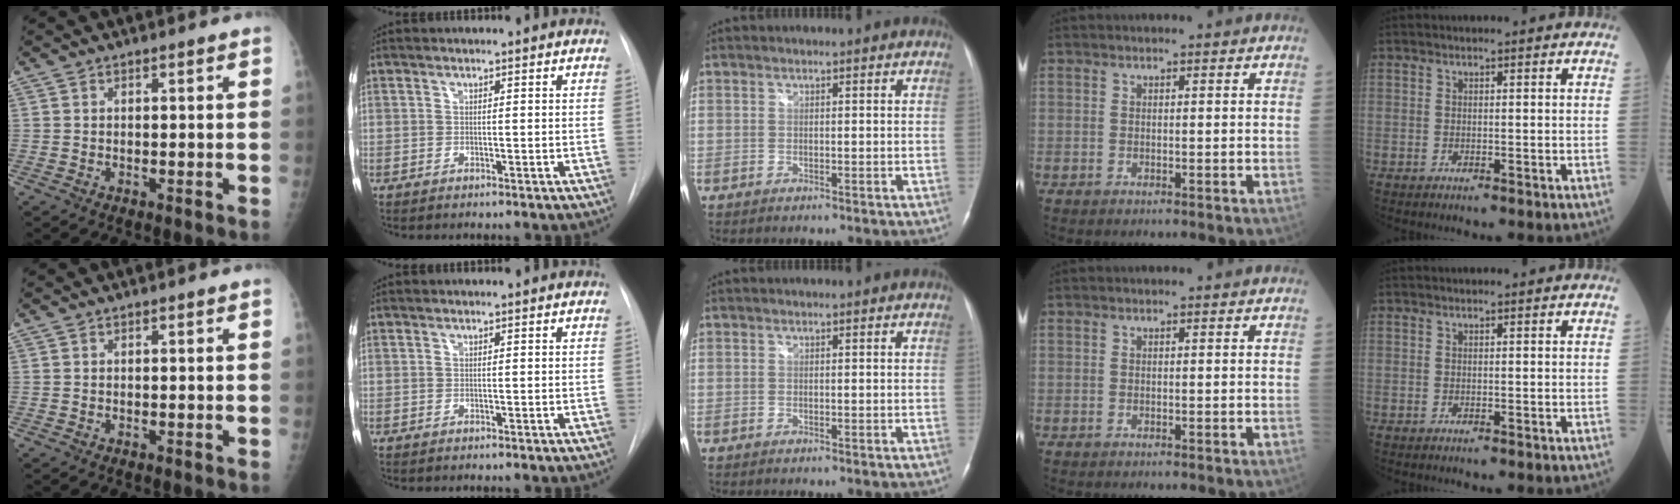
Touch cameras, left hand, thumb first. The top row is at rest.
{}